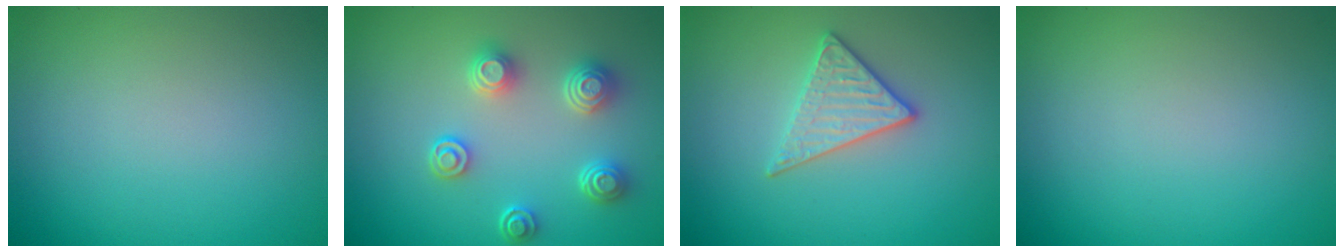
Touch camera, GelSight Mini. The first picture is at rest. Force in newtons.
{"total": 3.8, "press": 3.3, "slide": 2.0}
{"total": 2.7, "press": 2.6, "slide": 1.0}
{"total": 0.0}